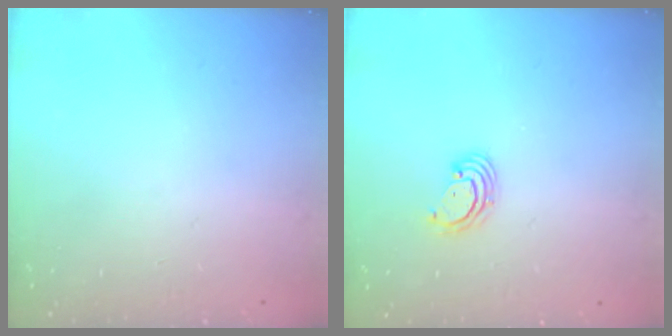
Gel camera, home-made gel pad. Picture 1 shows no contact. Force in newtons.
{"total": 2.4, "press": 2.4, "slide": 0.2}